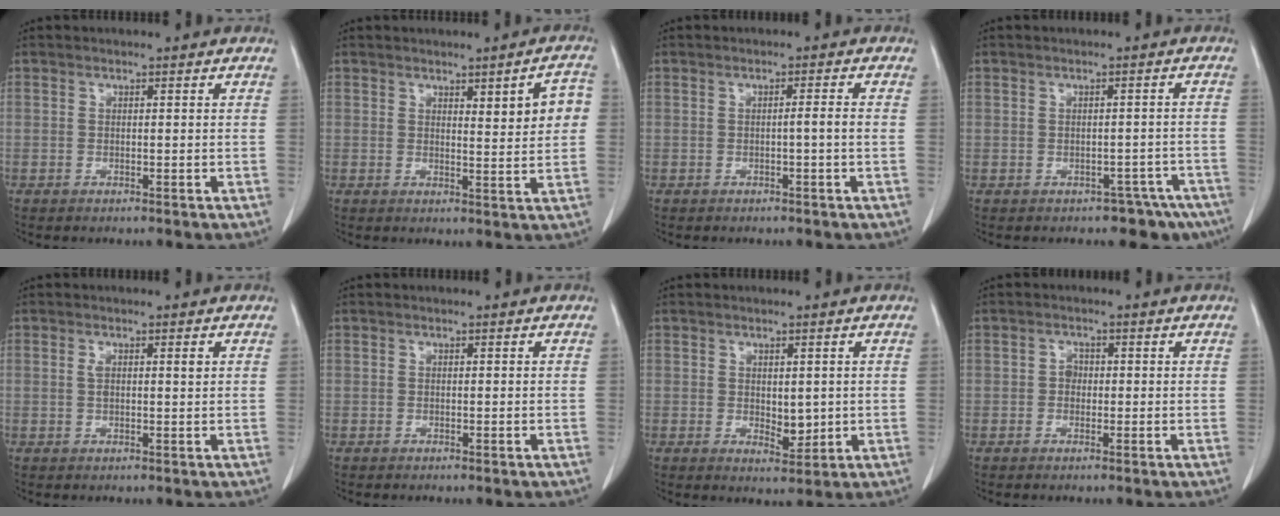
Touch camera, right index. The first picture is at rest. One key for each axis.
{"total": 5.6, "fx": 1.6, "fy": 1.0, "fz": 5.3, "tx": -0.067, "ty": 0.004, "tz": 0.022}
{"total": 1.6, "fx": -0.4, "fy": -0.4, "fz": 1.5, "tx": -0.022, "ty": 0.000, "tz": -0.006}
{"total": 5.7, "fx": -4.0, "fy": 3.8, "fz": 1.6, "tx": 0.003, "ty": 0.024, "tz": -0.045}
{"total": 2.0, "fx": 0.7, "fy": 0.4, "fz": 1.8, "tx": -0.036, "ty": 0.009, "tz": 0.012}
{"total": 0.0}
{"total": 3.2, "fx": 0.1, "fy": 1.7, "fz": 2.7, "tx": -0.038, "ty": -0.009, "tz": 0.010}
{"total": 1.5, "fx": -0.1, "fy": 1.3, "fz": 0.8, "tx": -0.010, "ty": 0.005, "tz": -0.004}